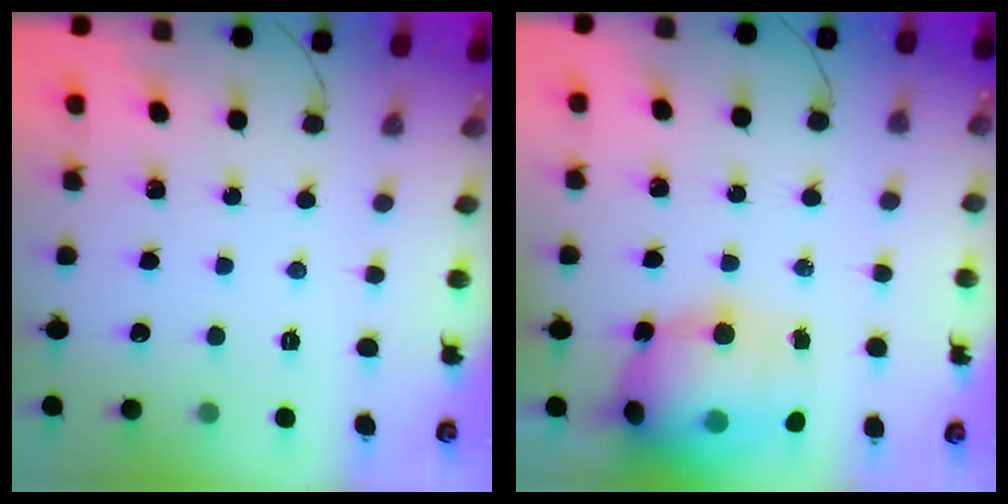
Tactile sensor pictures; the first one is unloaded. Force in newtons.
{"total": 17.9, "press": 17.4, "slide": 4.2}